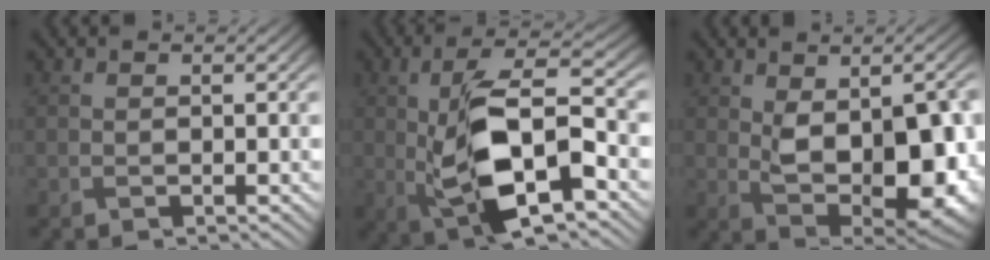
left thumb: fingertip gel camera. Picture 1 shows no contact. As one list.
[{"total": 11.7, "force": [-2.3, 4.6, 10.5], "torque": [-0.201, 0.007, -0.043]}, {"total": 13.0, "force": [-1.3, 6.8, 11.0], "torque": [-0.163, -0.015, -0.008]}]